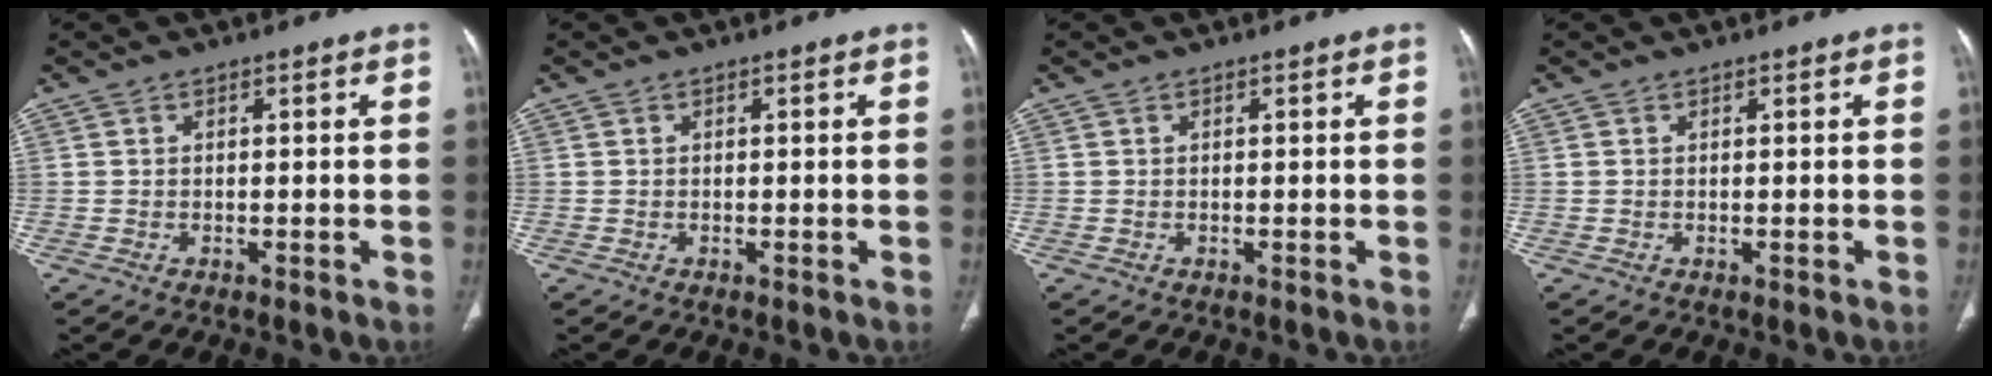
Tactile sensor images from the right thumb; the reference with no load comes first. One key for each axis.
{"total": 0.0}
{"total": 0.0}
{"total": 0.0}